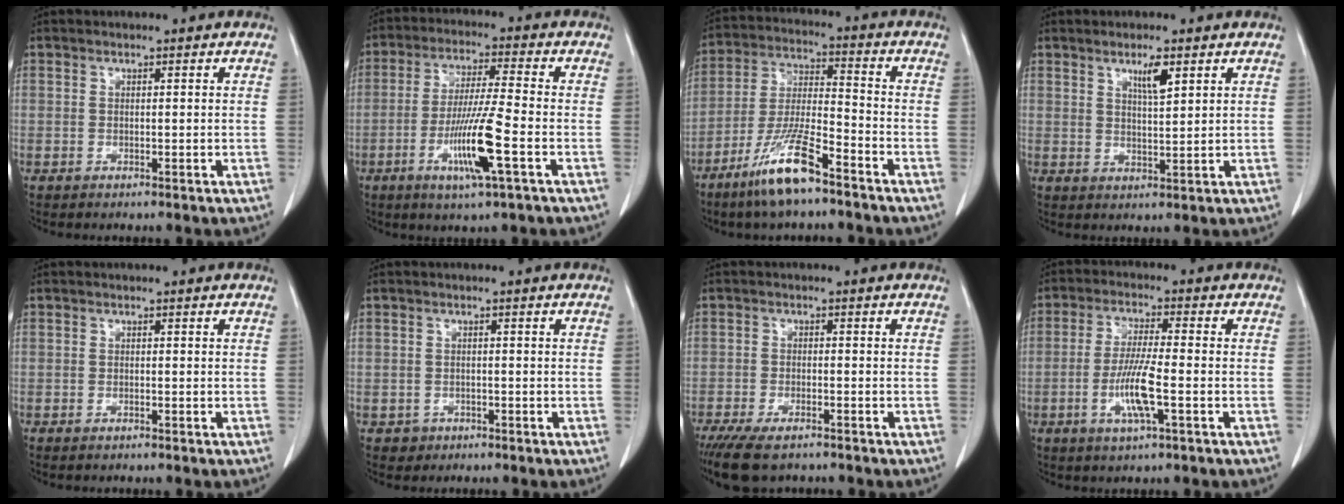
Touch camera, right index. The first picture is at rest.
{"total": 10.8, "force": [-3.8, -0.2, 10.1], "torque": [-0.196, -0.016, -0.072]}
{"total": 11.6, "force": [-7.8, 1.4, 8.4], "torque": [-0.176, -0.023, -0.152]}
{"total": 3.7, "force": [2.1, 0.5, 3.0], "torque": [-0.053, -0.004, 0.037]}
{"total": 0.6, "force": [-0.5, 0.1, 0.3], "torque": [-0.012, -0.002, -0.007]}
{"total": 2.0, "force": [-1.0, 1.8, 0.0], "torque": [0.002, 0.009, -0.015]}
{"total": 7.8, "force": [-6.1, 2.4, 4.2], "torque": [-0.067, -0.013, -0.098]}
{"total": 7.7, "force": [-2.3, 0.4, 7.3], "torque": [-0.146, -0.008, -0.046]}